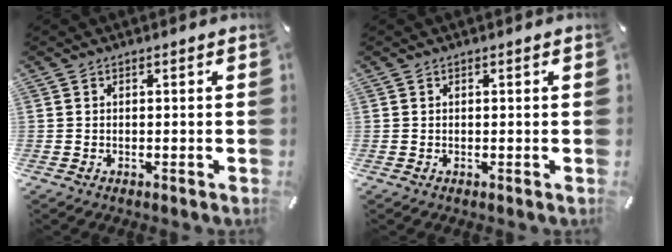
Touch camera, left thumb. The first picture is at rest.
{"total": 0.0}